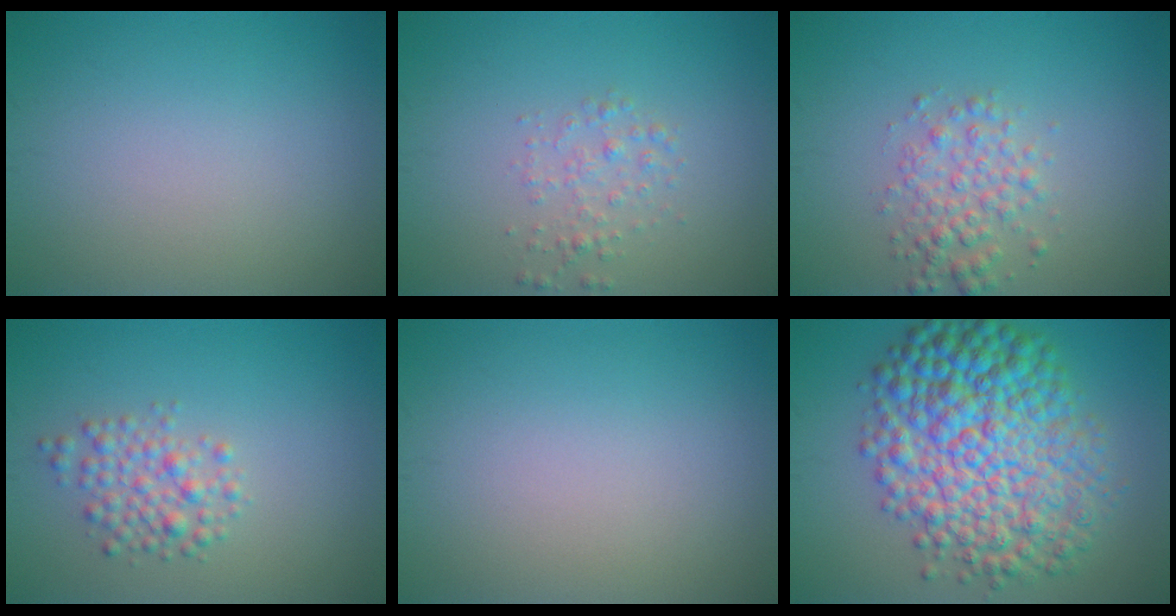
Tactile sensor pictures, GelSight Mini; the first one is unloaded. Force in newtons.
{"total": 1.7, "press": 1.7, "slide": 0.1}
{"total": 2.9, "press": 2.9, "slide": 0.0}
{"total": 2.7, "press": 2.7, "slide": 0.1}
{"total": 0.0}
{"total": 11.5, "press": 11.5, "slide": 0.0}